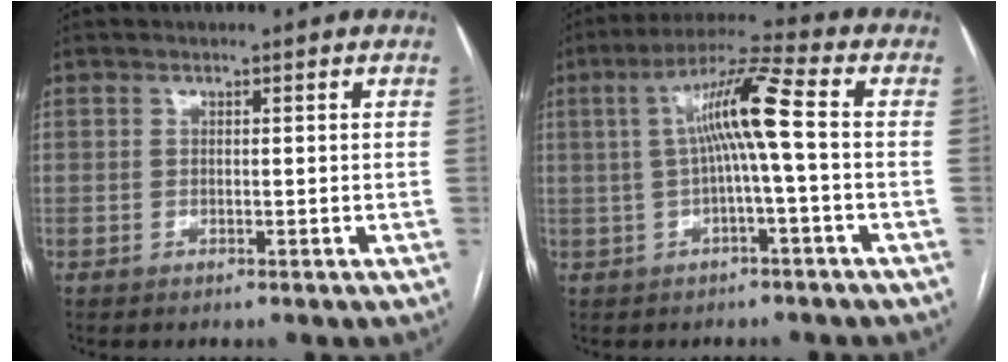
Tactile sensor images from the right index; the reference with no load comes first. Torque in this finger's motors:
{"motor_torque": [1.18, -0.01, 0.44, 0.14]}